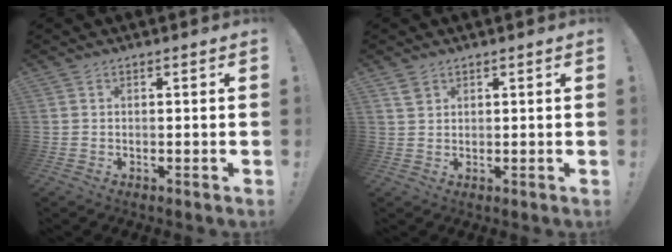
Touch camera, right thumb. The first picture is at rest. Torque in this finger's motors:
{"motor_torque": [0.34, 0.59, -0.02, -0.03, 0.03]}